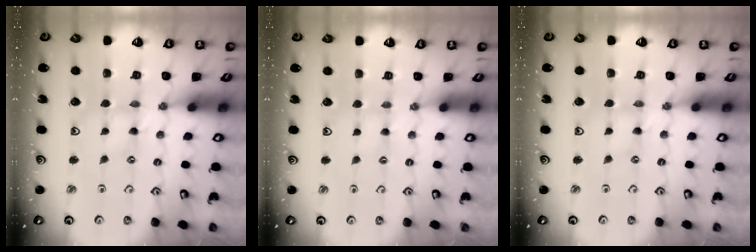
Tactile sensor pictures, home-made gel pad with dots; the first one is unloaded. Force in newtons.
{"total": 1.2, "press": 1.2, "slide": 0.3}
{"total": 0.0}